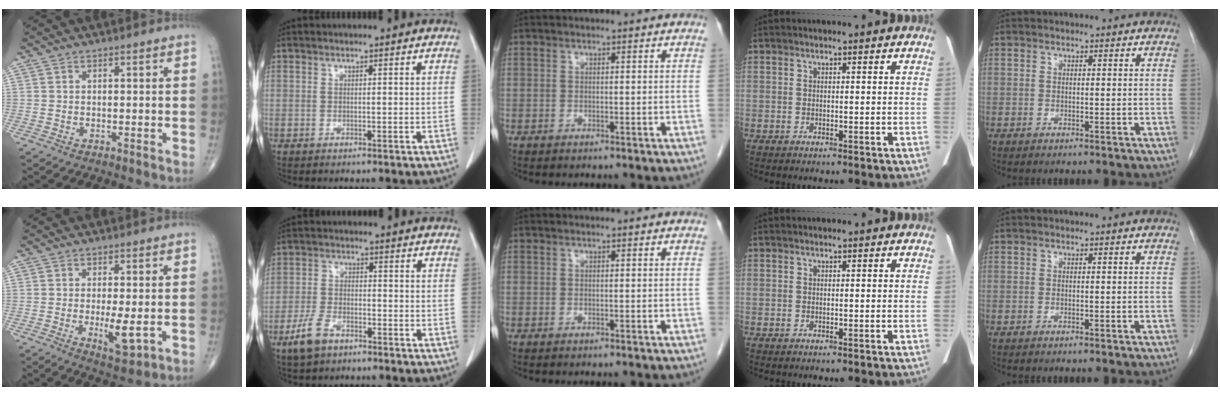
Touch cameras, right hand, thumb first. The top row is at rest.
{"thumb": {"total": 5.9, "force": [-0.9, 1.9, 5.6], "torque": [-0.095, -0.016, -0.011]}, "index": {"total": 5.7, "force": [-3.7, 2.8, 3.3], "torque": [-0.077, -0.002, -0.069]}}